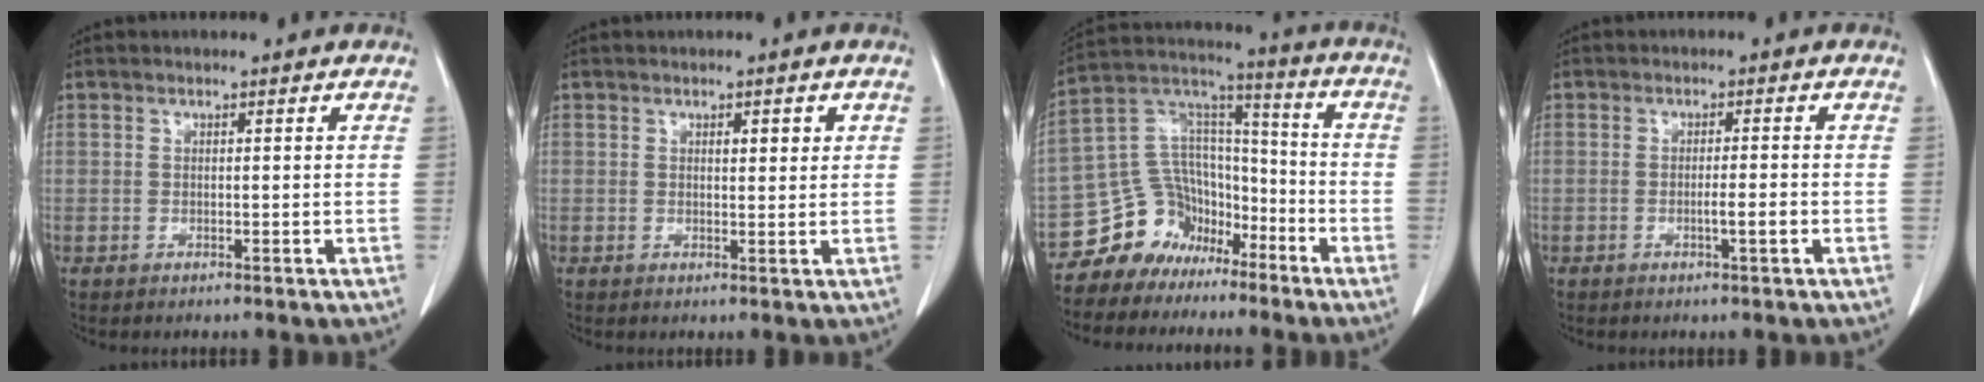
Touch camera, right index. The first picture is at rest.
{"total": 2.1, "force": [0.9, 0.7, 1.7], "torque": [-0.024, -0.001, 0.011]}
{"total": 12.0, "force": [-8.4, 8.4, 1.8], "torque": [-0.039, 0.083, -0.149]}
{"total": 2.2, "force": [-0.7, -0.1, 2.0], "torque": [-0.035, 0.001, -0.011]}